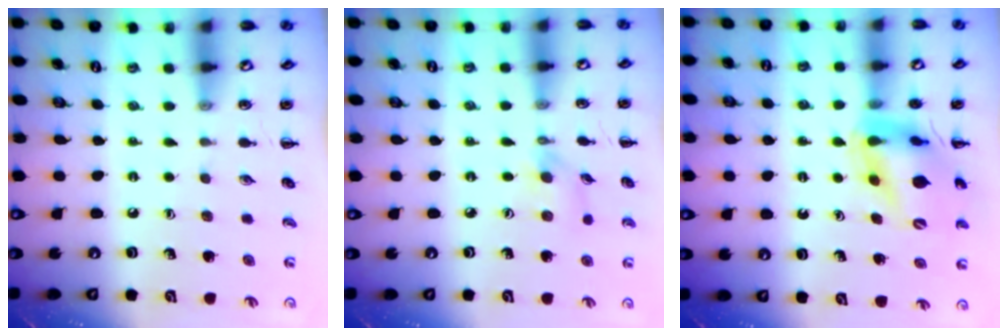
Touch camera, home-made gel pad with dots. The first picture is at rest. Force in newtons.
{"total": 3.1, "press": 2.9, "slide": 1.1}
{"total": 13.8, "press": 13.3, "slide": 3.7}